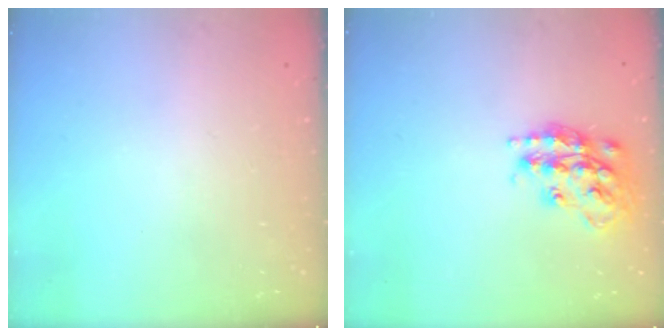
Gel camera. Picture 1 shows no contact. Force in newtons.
{"total": 18.0, "press": 17.9, "slide": 1.2}